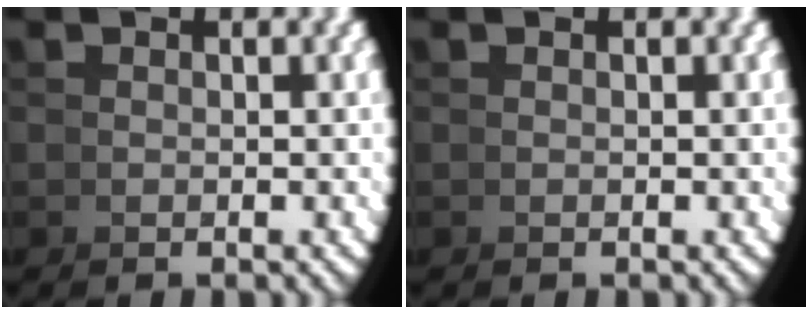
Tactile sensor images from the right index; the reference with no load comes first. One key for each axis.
{"total": 0.0}